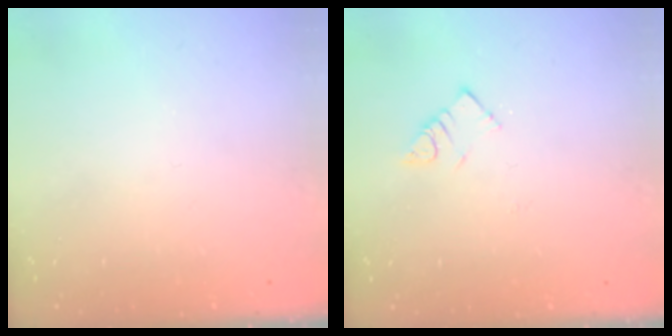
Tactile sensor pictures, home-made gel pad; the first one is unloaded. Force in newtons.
{"total": 3.8, "press": 3.8, "slide": 0.4}